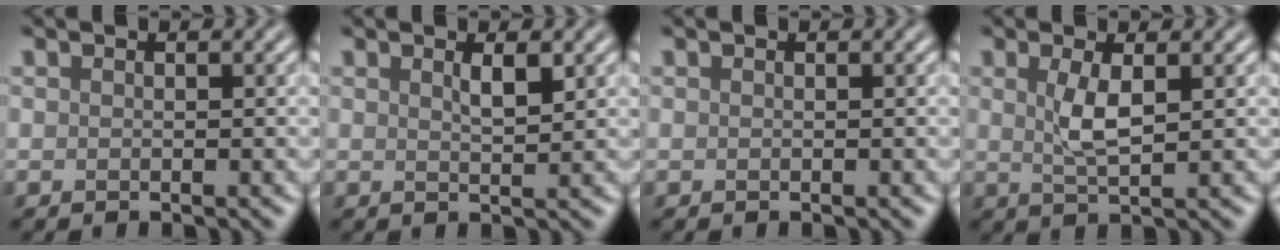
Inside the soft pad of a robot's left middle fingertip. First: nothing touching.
{"total": 1.6, "force": [0.9, 0.3, 1.2], "torque": [-0.022, -0.001, 0.013]}
{"total": 0.0}
{"total": 2.7, "force": [0.7, 0.8, 2.5], "torque": [-0.055, -0.001, 0.014]}